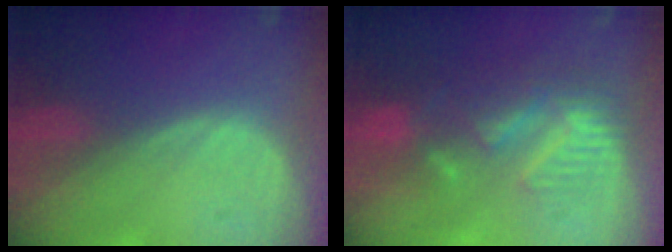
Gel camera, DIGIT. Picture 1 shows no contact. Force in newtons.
{"total": 8.9, "press": 8.0, "slide": 3.7}